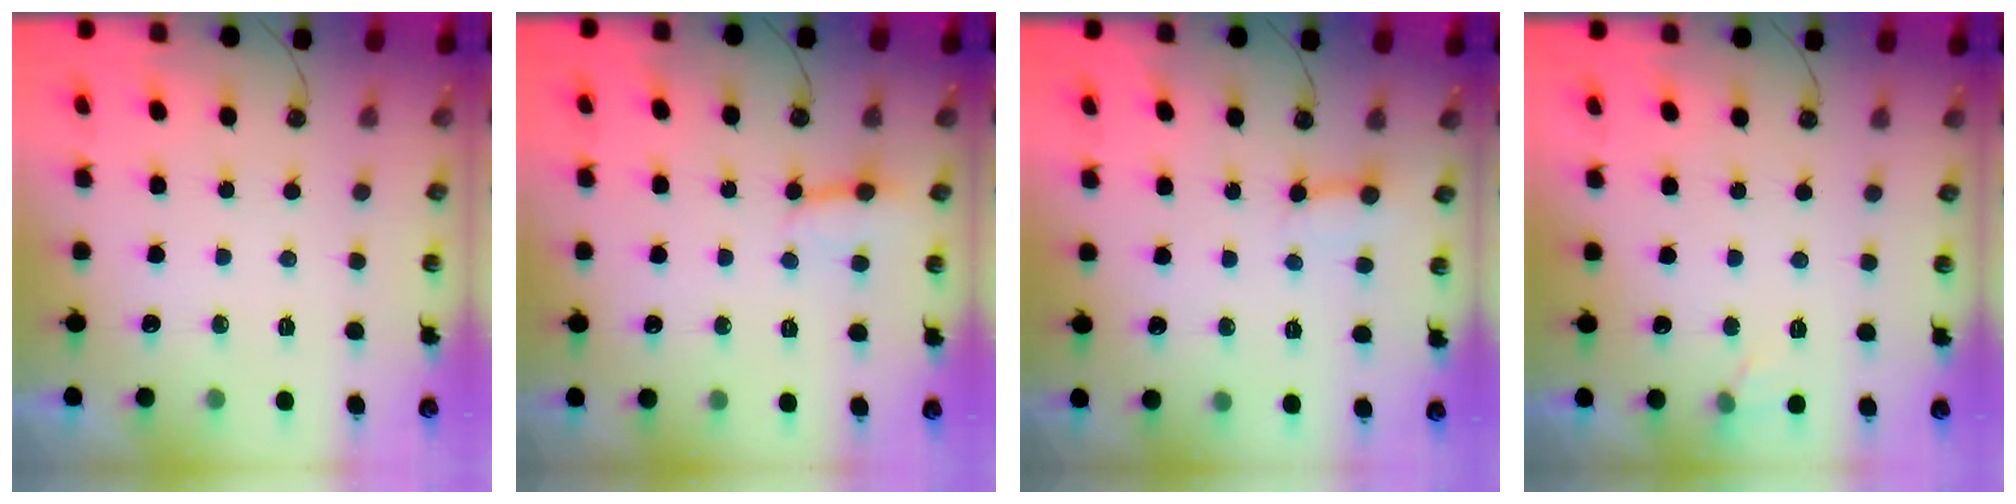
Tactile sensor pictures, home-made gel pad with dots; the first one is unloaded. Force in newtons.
{"total": 3.1, "press": 3.0, "slide": 0.5}
{"total": 2.8, "press": 2.7, "slide": 0.4}
{"total": 5.9, "press": 5.8, "slide": 0.6}